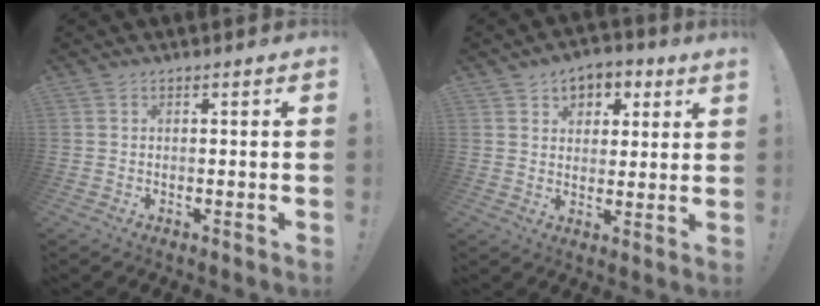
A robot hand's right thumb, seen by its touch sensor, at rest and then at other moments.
{"total": 5.7, "force": [3.0, 4.4, 2.1], "torque": [-0.026, -0.017, 0.056]}